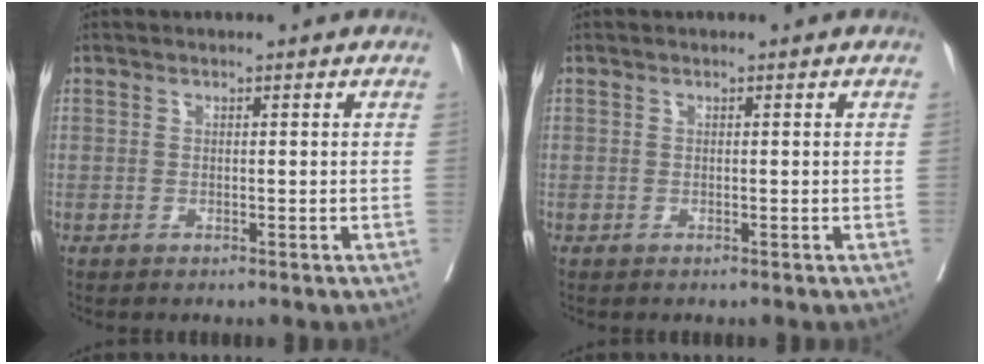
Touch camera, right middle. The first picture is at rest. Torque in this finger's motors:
{"motor_torque": [0.54, -0.75, 0.07, 0.05]}